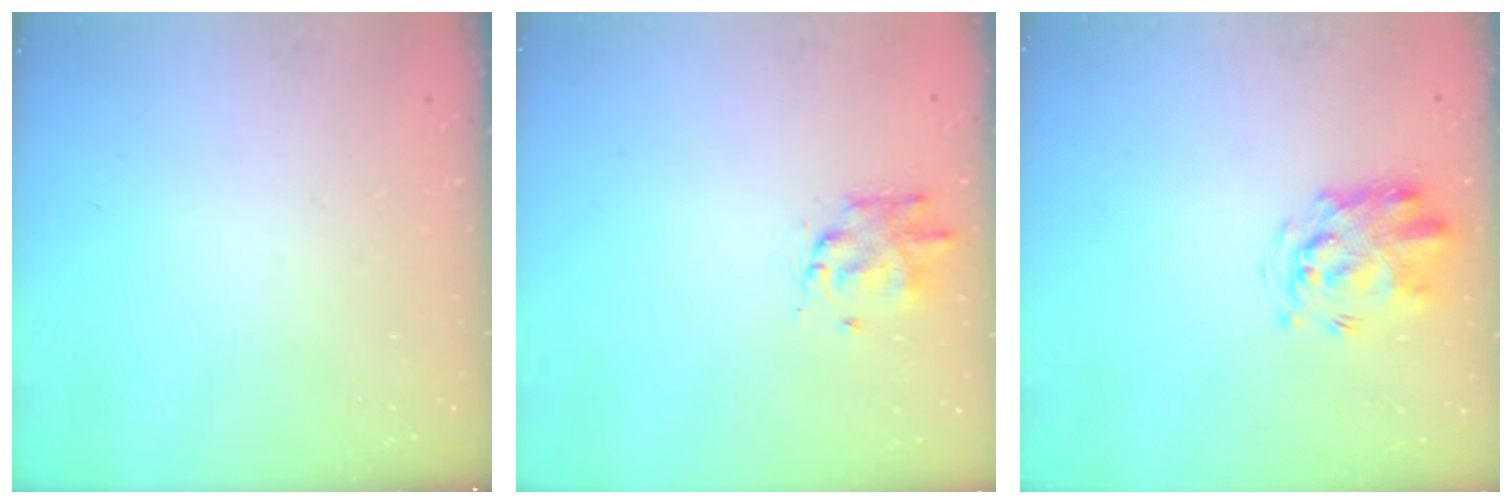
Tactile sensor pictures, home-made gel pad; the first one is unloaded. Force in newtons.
{"total": 2.0, "press": 1.9, "slide": 0.6}
{"total": 3.4, "press": 3.3, "slide": 0.7}